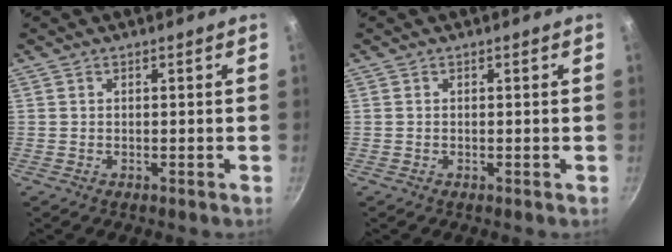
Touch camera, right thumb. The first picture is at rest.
{"total": 0.0}